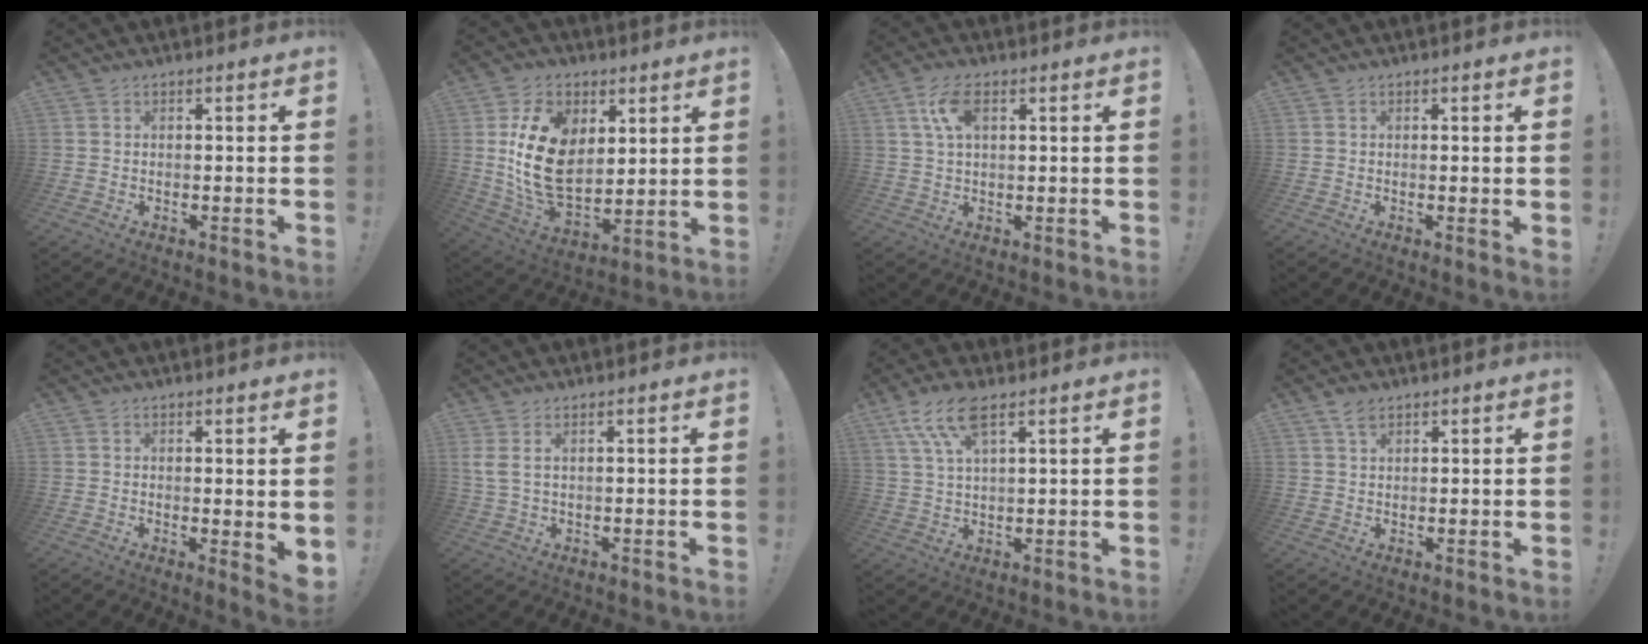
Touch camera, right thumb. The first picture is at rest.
{"total": 19.7, "force": [4.2, 14.2, 13.1], "torque": [-0.253, -0.026, 0.083]}
{"total": 7.5, "force": [2.8, 3.7, 6.0], "torque": [-0.112, 0.001, 0.049]}
{"total": 1.1, "force": [0.4, -0.4, 1.0], "torque": [-0.014, -0.003, 0.004]}
{"total": 3.2, "force": [1.6, 0.7, 2.7], "torque": [-0.022, -0.017, 0.028]}
{"total": 2.9, "force": [1.3, 0.6, 2.5], "torque": [-0.054, -0.002, 0.025]}
{"total": 9.8, "force": [5.7, 3.3, 7.3], "torque": [-0.146, -0.012, 0.109]}
{"total": 2.9, "force": [2.1, 1.1, 1.7], "torque": [-0.033, -0.007, 0.038]}